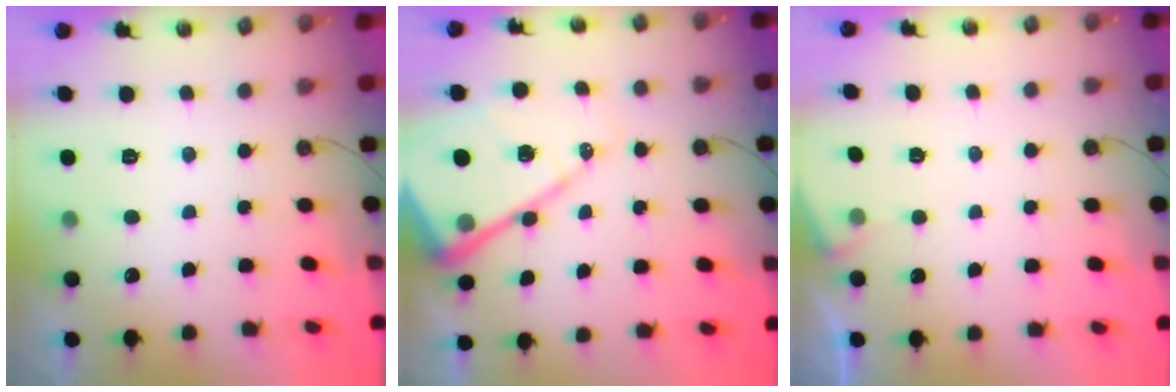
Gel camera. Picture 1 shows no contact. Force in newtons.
{"total": 17.9, "press": 17.8, "slide": 1.8}
{"total": 3.7, "press": 3.6, "slide": 0.5}